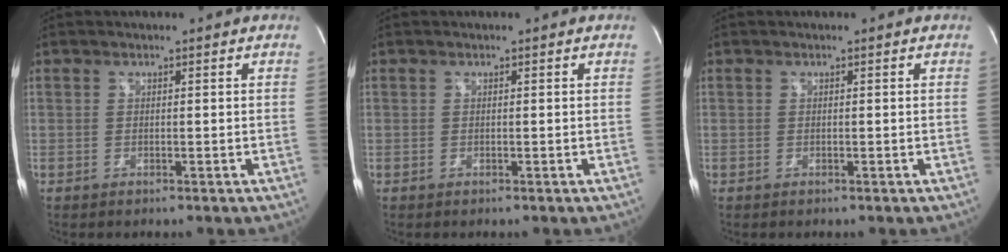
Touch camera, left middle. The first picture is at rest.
{"total": 0.0}
{"total": 0.0}